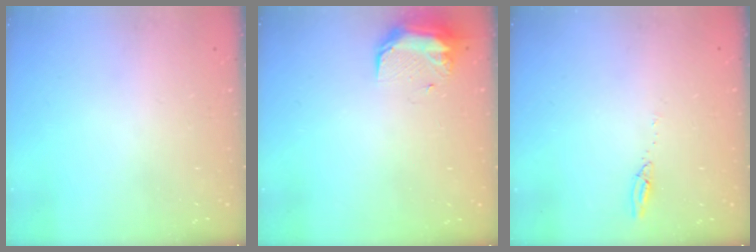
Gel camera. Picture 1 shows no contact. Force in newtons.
{"total": 8.7, "press": 8.6, "slide": 1.3}
{"total": 3.9, "press": 3.9, "slide": 0.4}